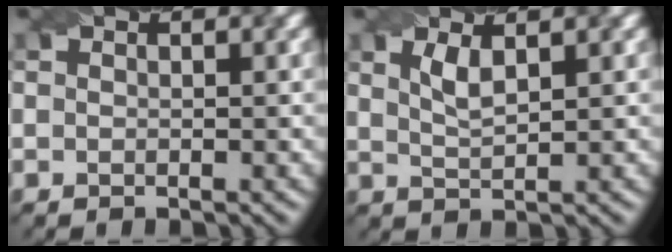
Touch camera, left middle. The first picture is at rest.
{"total": 1.9, "force": [1.0, 0.5, 1.5], "torque": [-0.033, -0.002, 0.023]}